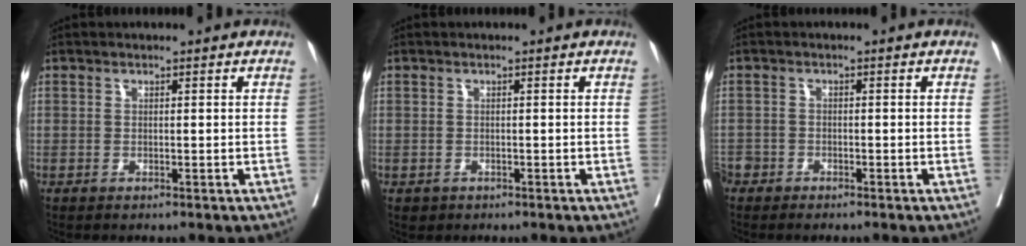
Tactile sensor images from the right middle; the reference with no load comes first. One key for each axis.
{"total": 1.0, "fx": -0.5, "fy": 0.9, "fz": 0.2, "tx": -0.007, "ty": 0.002, "tz": -0.002}
{"total": 3.4, "fx": -2.7, "fy": 2.0, "fz": 0.6, "tx": -0.012, "ty": 0.000, "tz": -0.054}